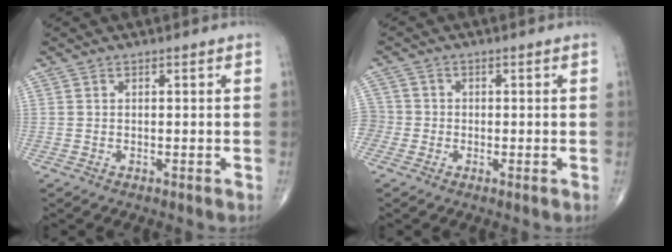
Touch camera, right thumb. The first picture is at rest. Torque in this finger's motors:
{"motor_torque": [-0.08, 0.11, -0.39, -0.16, 0.11]}